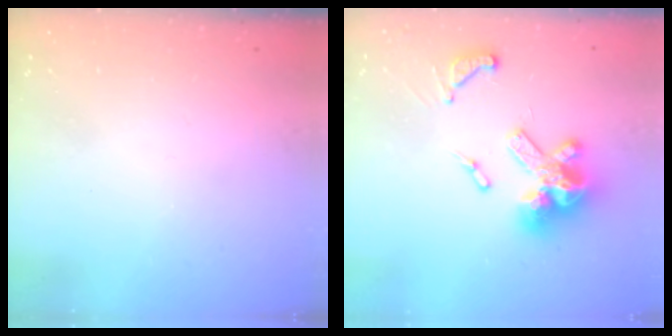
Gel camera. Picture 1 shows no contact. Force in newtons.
{"total": 17.4, "press": 17.2, "slide": 2.4}